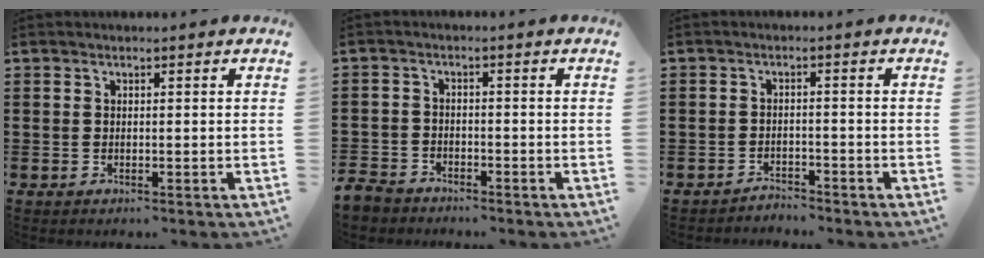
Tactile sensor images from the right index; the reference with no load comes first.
{"total": 2.9, "force": [-2.8, 0.9, 0.1], "torque": [-0.015, 0.000, -0.062]}
{"total": 2.3, "force": [-2.2, 0.2, -0.2], "torque": [-0.004, 0.002, -0.050]}